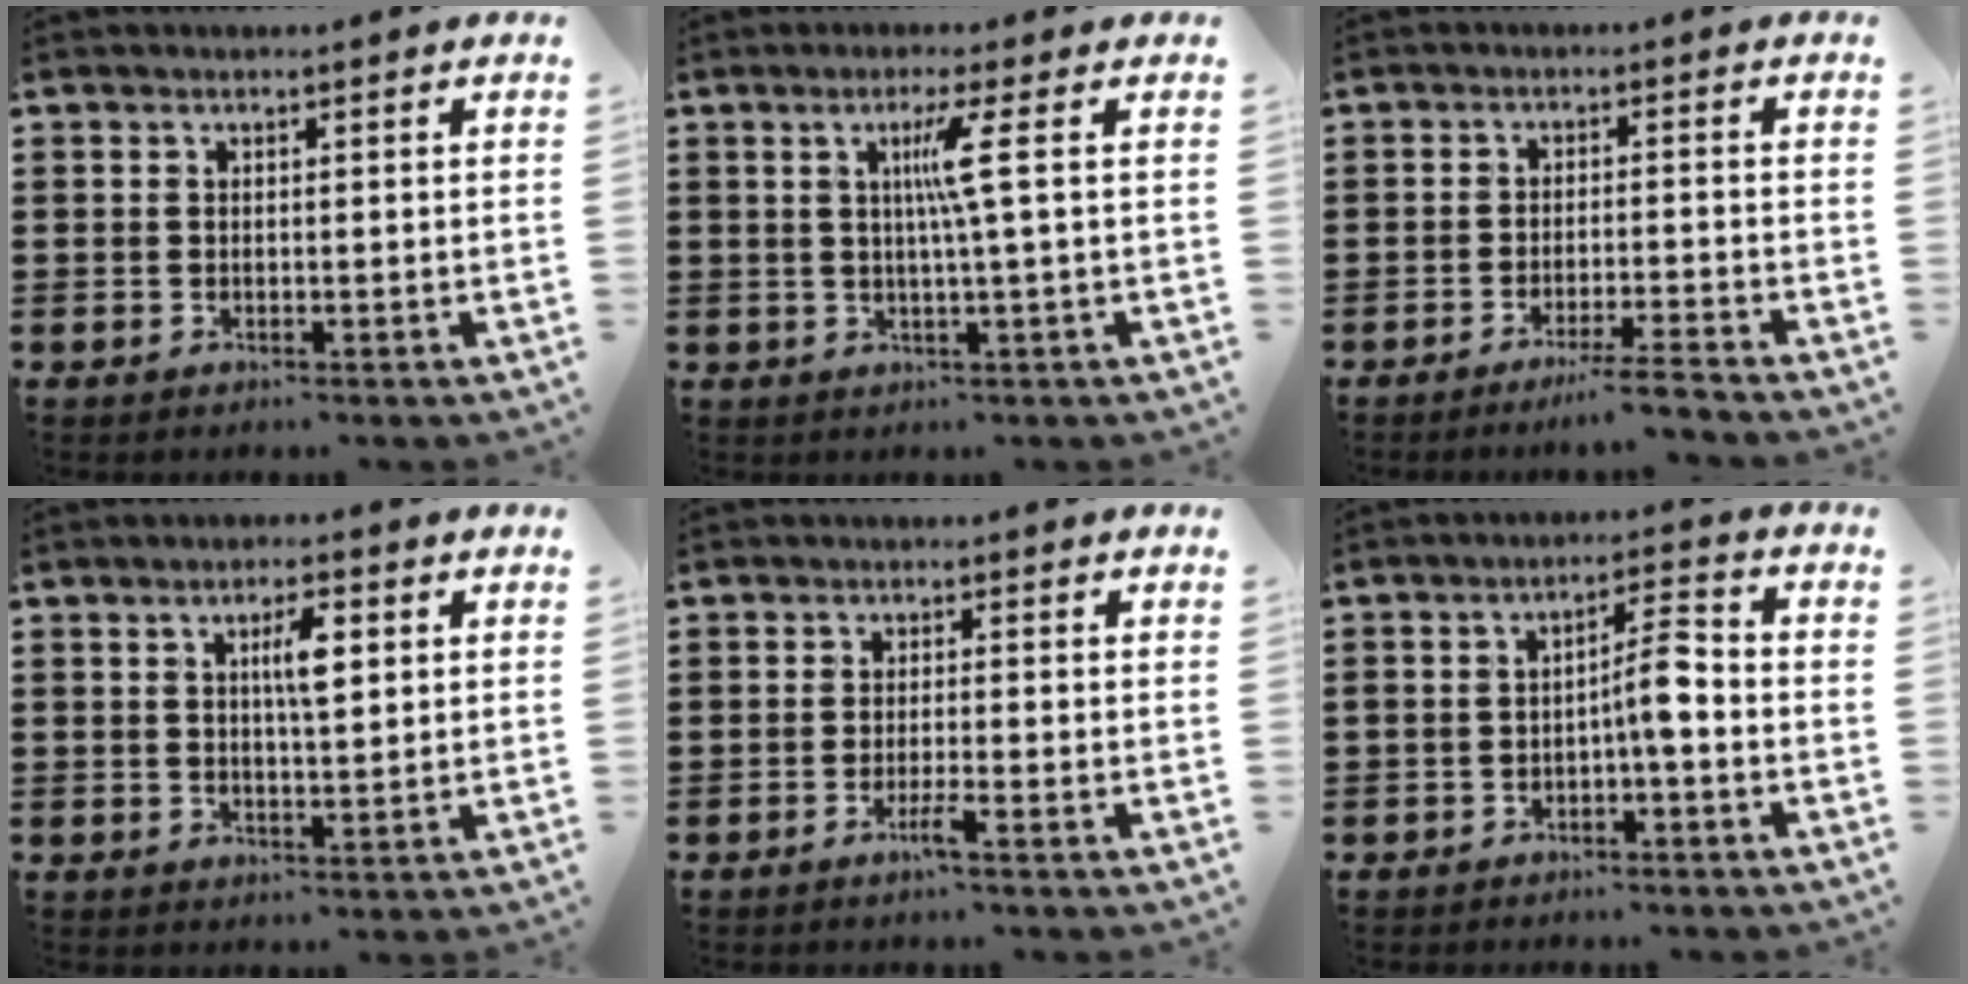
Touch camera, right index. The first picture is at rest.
{"total": 4.8, "force": [0.7, -1.1, 4.6], "torque": [-0.088, -0.007, 0.005]}
{"total": 4.0, "force": [-3.5, -0.7, 1.9], "torque": [-0.028, -0.010, -0.066]}
{"total": 4.4, "force": [1.1, 1.1, 4.1], "torque": [-0.075, 0.006, 0.014]}
{"total": 2.7, "force": [-1.8, -0.3, 2.1], "torque": [-0.040, -0.009, -0.034]}
{"total": 5.0, "force": [-1.6, 1.1, 4.7], "torque": [-0.084, 0.012, -0.034]}